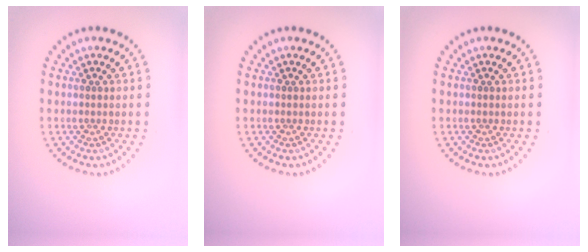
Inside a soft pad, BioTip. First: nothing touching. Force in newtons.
{"total": 0.0}
{"total": 0.0}